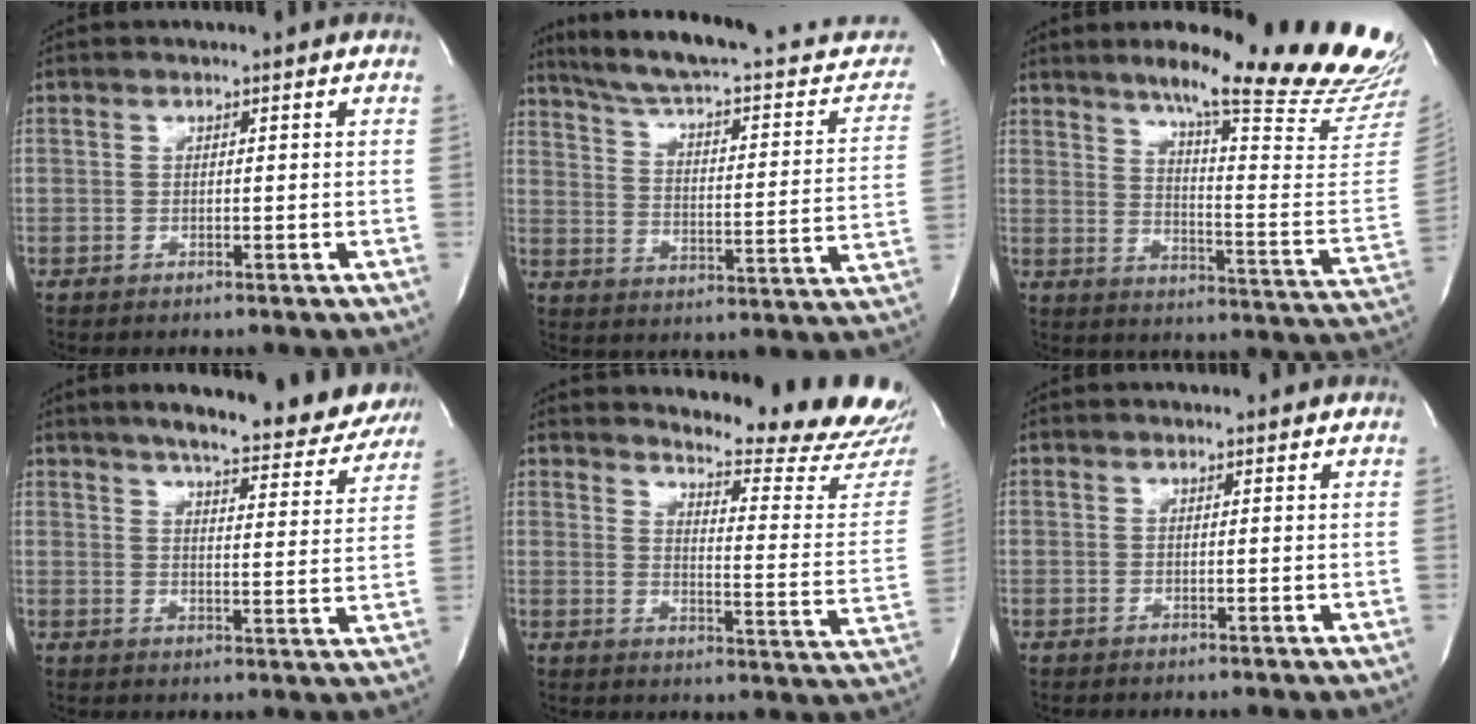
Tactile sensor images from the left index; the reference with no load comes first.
{"total": 25.8, "force": [22.2, 4.7, 12.2], "torque": [-0.176, -0.021, 0.290]}
{"total": 24.0, "force": [19.8, -0.1, 13.5], "torque": [-0.192, -0.097, 0.251]}
{"total": 18.6, "force": [16.6, 2.9, 7.7], "torque": [-0.105, -0.024, 0.201]}
{"total": 18.0, "force": [17.4, 0.1, 4.6], "torque": [-0.068, -0.133, 0.201]}
{"total": 1.1, "force": [1.0, 0.3, 0.4], "torque": [-0.013, 0.008, 0.013]}